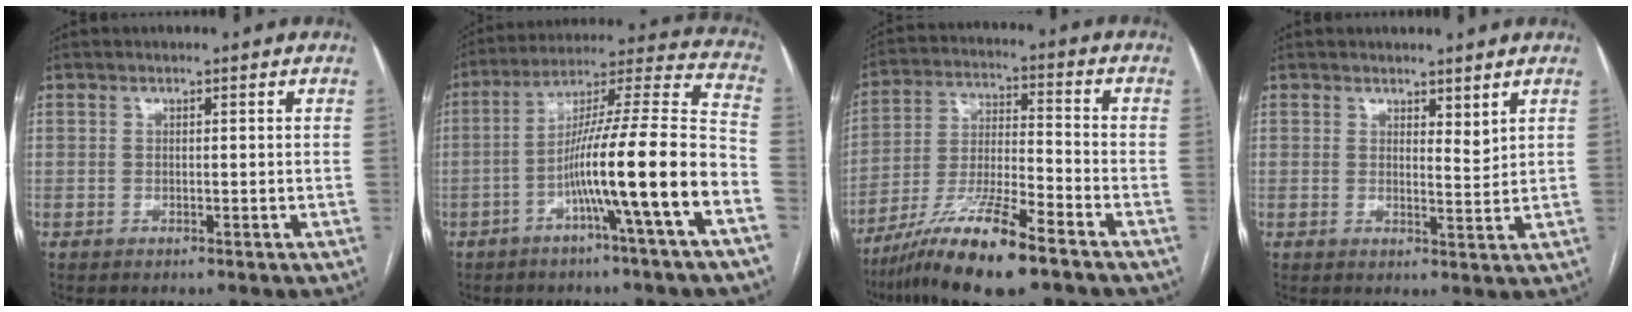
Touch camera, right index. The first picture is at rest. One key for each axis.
{"total": 17.1, "fx": -6.4, "fy": -1.0, "fz": 15.9, "tx": -0.258, "ty": 0.013, "tz": -0.110}
{"total": 14.5, "fx": -9.9, "fy": 1.4, "fz": 10.5, "tx": -0.204, "ty": -0.024, "tz": -0.179}
{"total": 2.5, "fx": 1.9, "fy": 0.7, "fz": 1.4, "tx": -0.024, "ty": -0.011, "tz": 0.035}